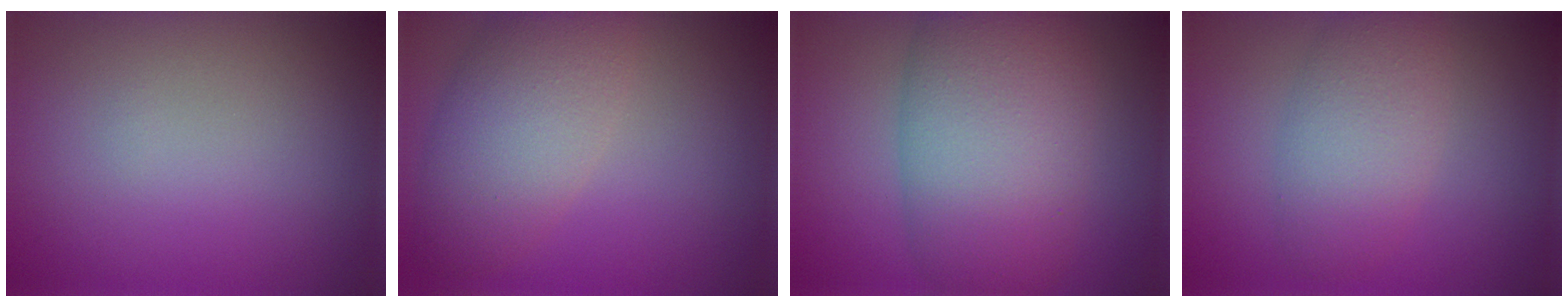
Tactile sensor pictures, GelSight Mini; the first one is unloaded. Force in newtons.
{"total": 5.7, "press": 5.7, "slide": 0.3}
{"total": 10.1, "press": 10.1, "slide": 0.3}
{"total": 4.3, "press": 4.3, "slide": 0.4}